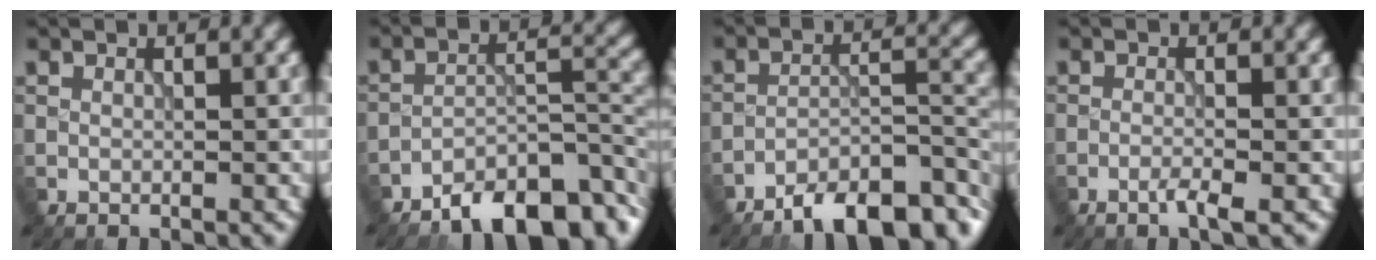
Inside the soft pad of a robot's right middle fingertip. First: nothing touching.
{"total": 8.4, "force": [-6.2, 2.8, 5.0], "torque": [-0.063, 0.006, -0.110]}
{"total": 9.2, "force": [-7.2, 2.4, 5.3], "torque": [-0.073, 0.007, -0.123]}
{"total": 1.7, "force": [-0.9, 0.2, 1.4], "torque": [-0.021, 0.002, -0.024]}